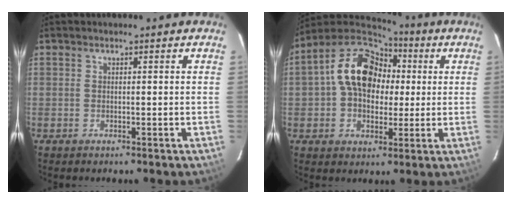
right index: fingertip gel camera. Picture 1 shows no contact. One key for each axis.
{"total": 15.4, "fx": 2.2, "fy": 11.5, "fz": 10.1, "tx": -0.197, "ty": 0.043, "tz": 0.037}